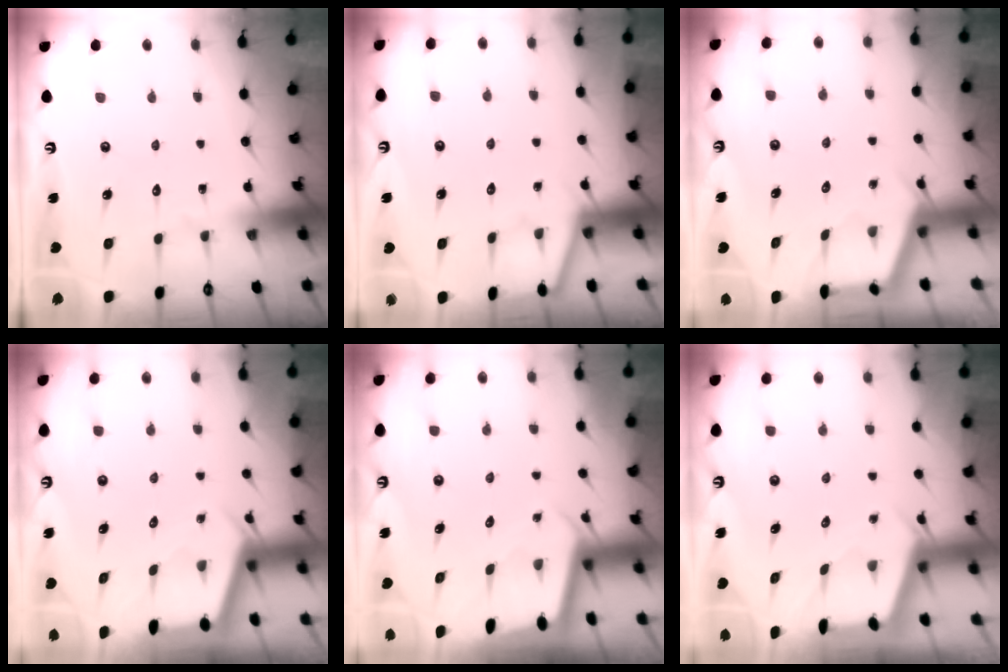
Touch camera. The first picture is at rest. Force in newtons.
{"total": 4.2, "press": 4.2, "slide": 0.5}
{"total": 2.9, "press": 2.9, "slide": 0.3}
{"total": 2.3, "press": 2.3, "slide": 0.3}
{"total": 1.9, "press": 1.9, "slide": 0.1}
{"total": 2.0, "press": 2.0, "slide": 0.3}